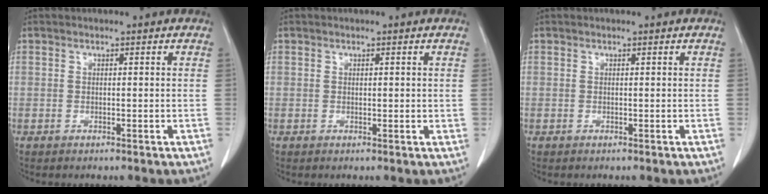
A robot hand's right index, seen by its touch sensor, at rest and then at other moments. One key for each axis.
{"total": 0.7, "fx": 0.2, "fy": 0.3, "fz": 0.5, "tx": -0.005, "ty": -0.001, "tz": 0.003}
{"total": 0.0}